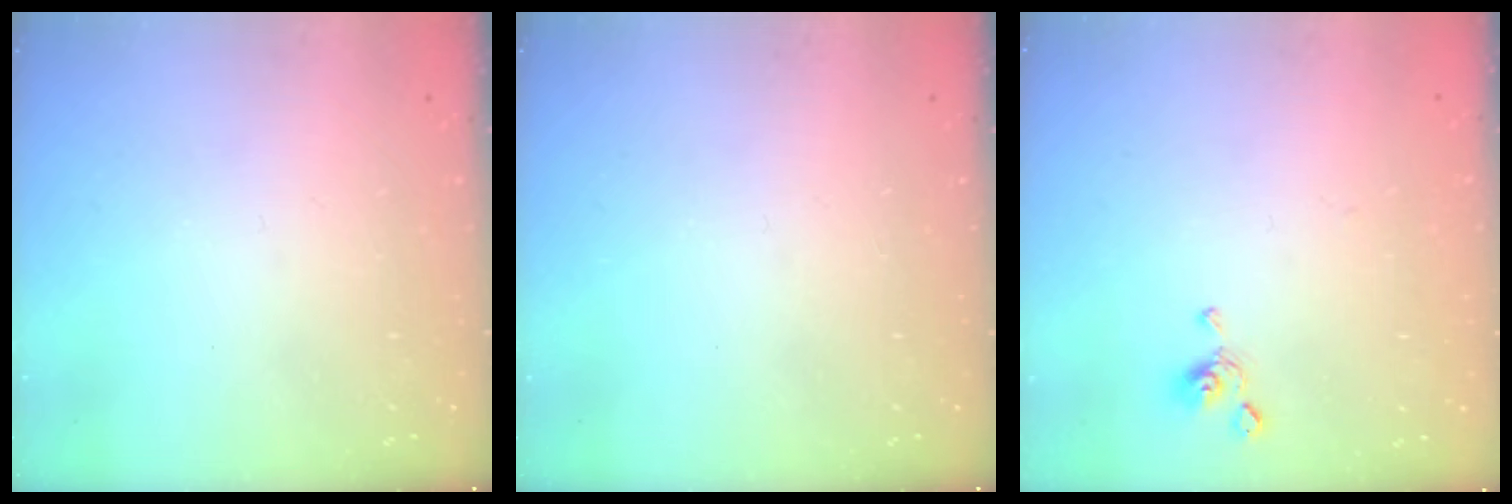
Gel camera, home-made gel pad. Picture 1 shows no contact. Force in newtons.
{"total": 0.0}
{"total": 3.7, "press": 3.6, "slide": 0.7}